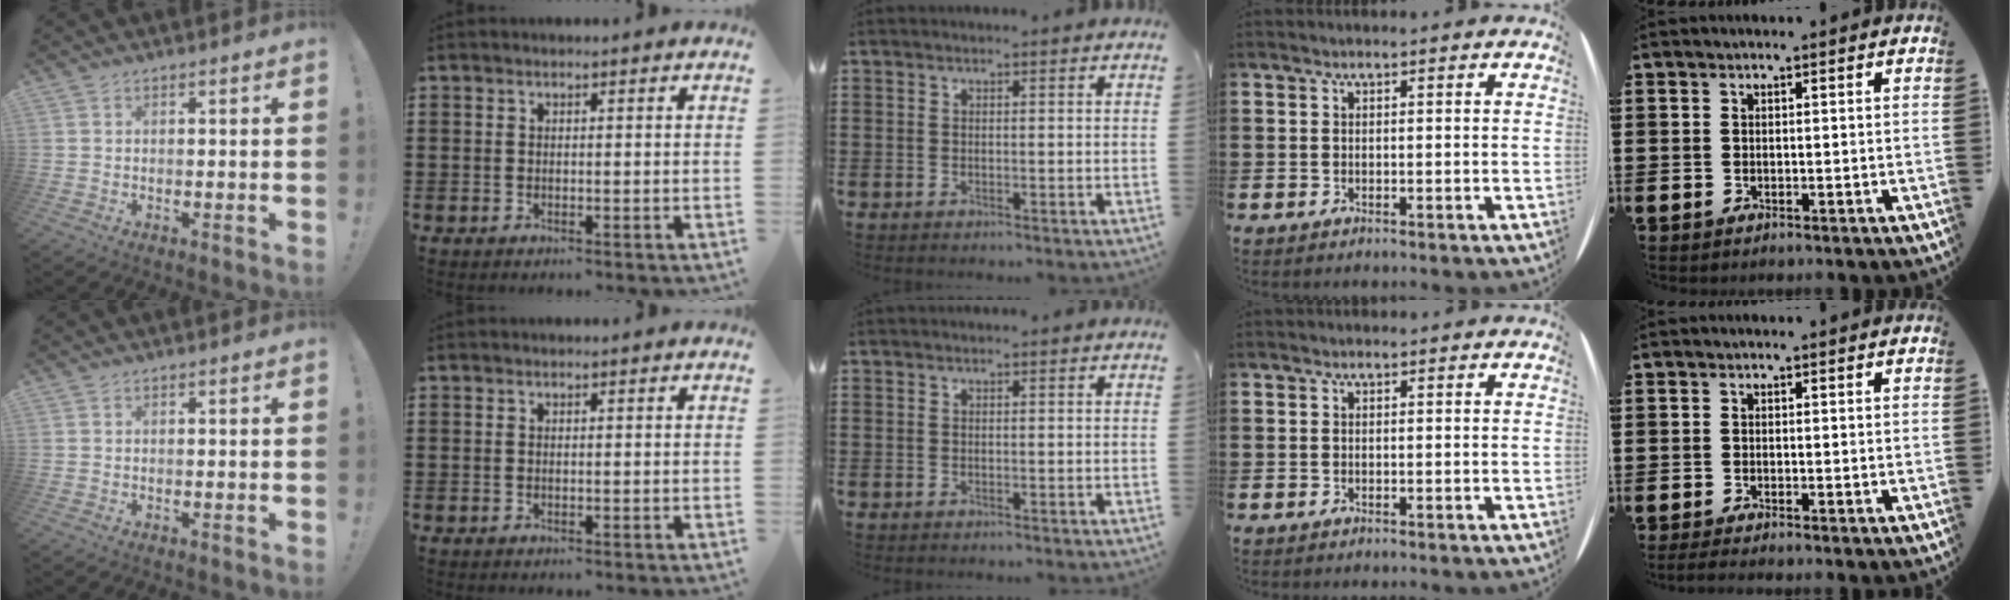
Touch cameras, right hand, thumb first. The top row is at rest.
{}